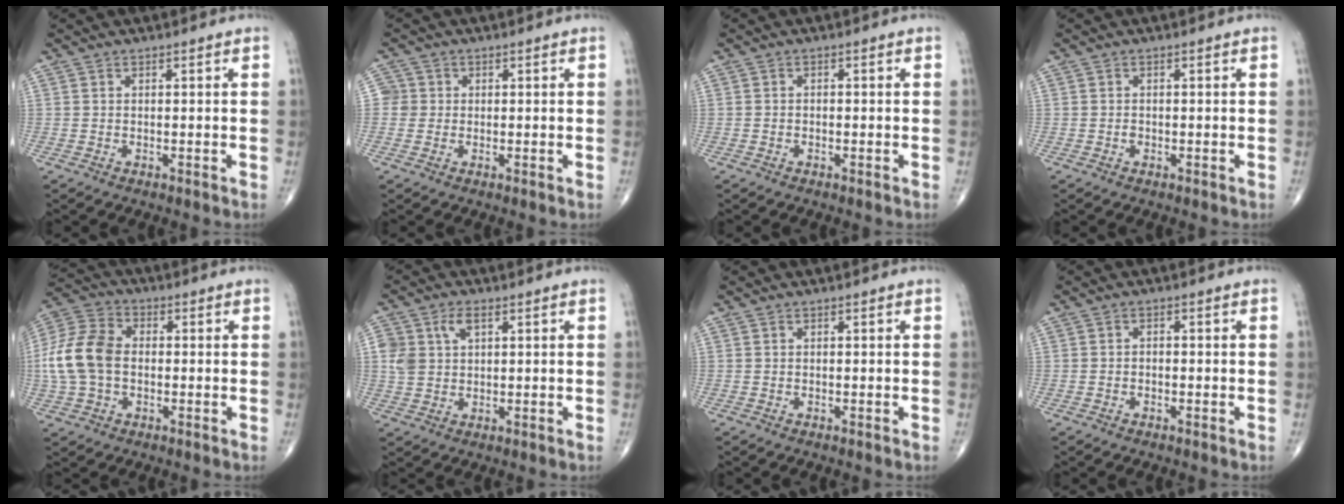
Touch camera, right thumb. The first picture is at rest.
{"total": 2.7, "force": [0.1, 2.6, 0.1], "torque": [0.021, 0.008, -0.003]}
{"total": 0.6, "force": [-0.2, 0.4, 0.4], "torque": [-0.006, 0.003, -0.007]}
{"total": 0.7, "force": [-0.2, 0.5, 0.3], "torque": [-0.003, 0.002, -0.006]}
{"total": 12.9, "force": [-0.6, 8.9, 9.3], "torque": [-0.195, 0.030, -0.017]}
{"total": 5.9, "force": [2.2, 3.7, 4.1], "torque": [-0.076, 0.003, 0.045]}
{"total": 0.0}
{"total": 0.9, "force": [-0.4, 0.7, 0.5], "torque": [-0.007, 0.004, -0.008]}